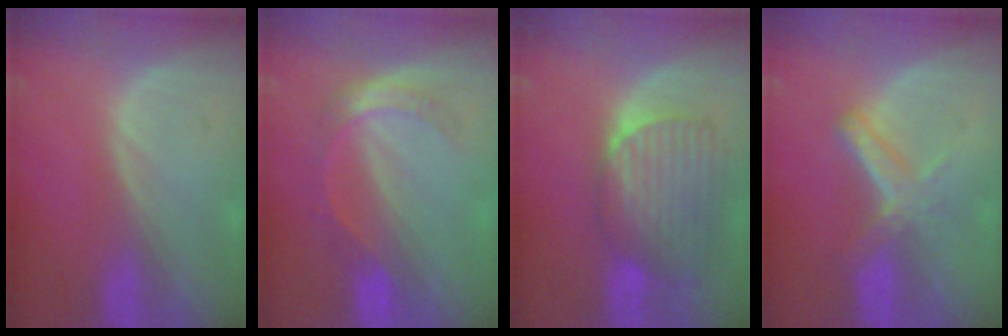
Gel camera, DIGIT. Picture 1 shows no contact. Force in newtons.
{"total": 5.4, "press": 4.7, "slide": 2.6}
{"total": 8.3, "press": 8.1, "slide": 1.9}
{"total": 5.6, "press": 4.8, "slide": 3.0}